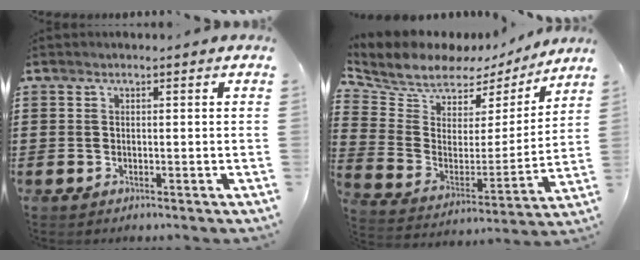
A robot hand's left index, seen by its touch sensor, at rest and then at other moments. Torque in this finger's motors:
{"motor_torque": [1.09, -1.05, 0.29, 0.00]}